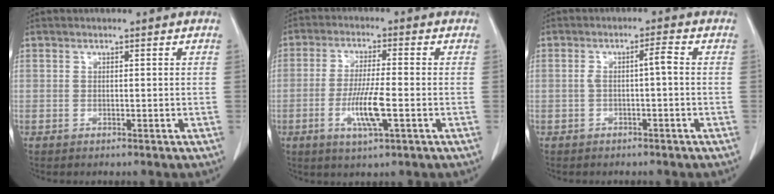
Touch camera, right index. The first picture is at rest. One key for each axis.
{"total": 7.4, "fx": -2.3, "fy": 0.6, "fz": 7.1, "tx": -0.138, "ty": -0.010, "tz": -0.042}
{"total": 2.6, "fx": -0.5, "fy": 0.2, "fz": 2.6, "tx": -0.045, "ty": 0.010, "tz": -0.007}